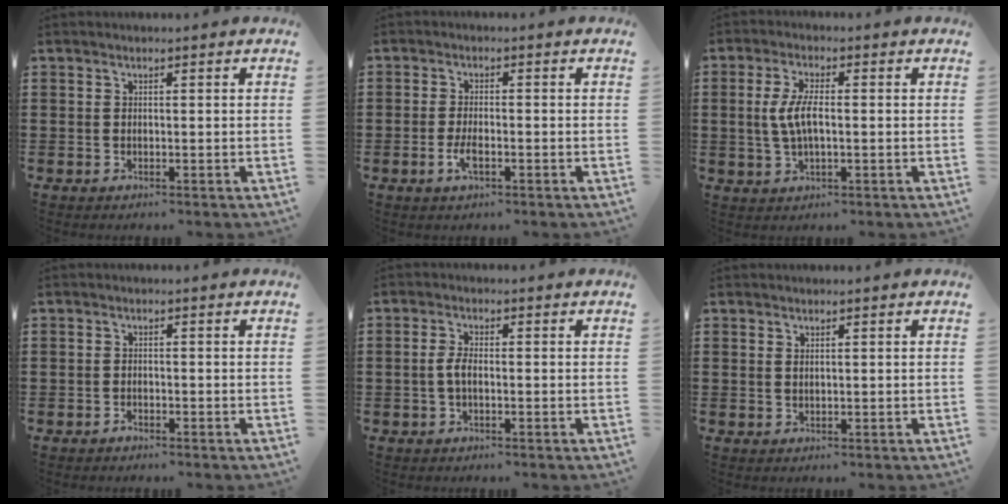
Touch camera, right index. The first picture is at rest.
{"total": 3.2, "force": [-1.3, 1.0, 2.8], "torque": [-0.062, -0.006, -0.026]}
{"total": 5.4, "force": [0.1, 2.0, 5.1], "torque": [-0.117, -0.003, -0.008]}
{"total": 0.9, "force": [-0.8, 0.2, 0.2], "torque": [-0.006, -0.002, -0.016]}
{"total": 2.6, "force": [-0.5, 0.9, 2.4], "torque": [-0.059, -0.003, -0.015]}
{"total": 0.6, "force": [0.4, 0.2, 0.4], "torque": [-0.009, 0.002, 0.008]}